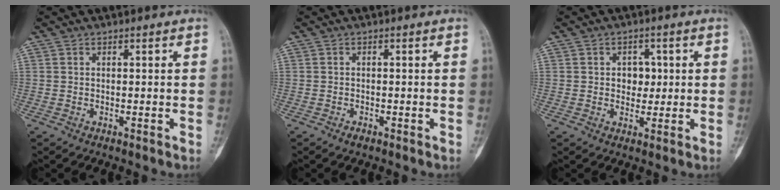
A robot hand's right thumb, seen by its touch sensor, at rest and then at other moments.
{"total": 1.1, "force": [-0.7, 0.6, 0.6], "torque": [-0.008, 0.002, -0.013]}
{"total": 4.1, "force": [0.6, 3.3, 2.4], "torque": [-0.004, 0.002, 0.006]}